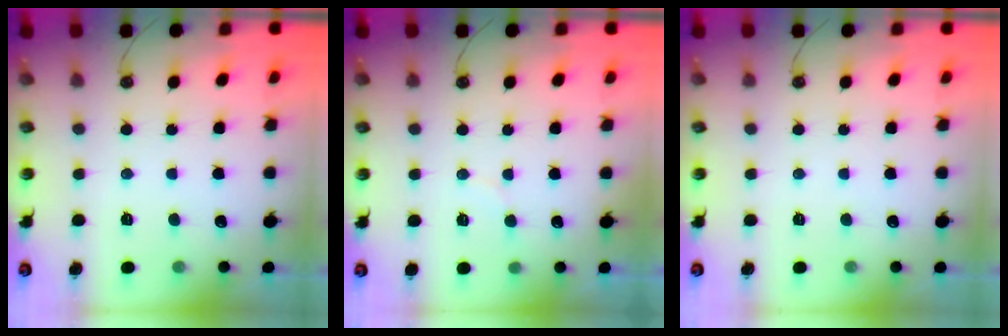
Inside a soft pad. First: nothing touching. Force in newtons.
{"total": 4.9, "press": 4.9, "slide": 0.3}
{"total": 0.0}